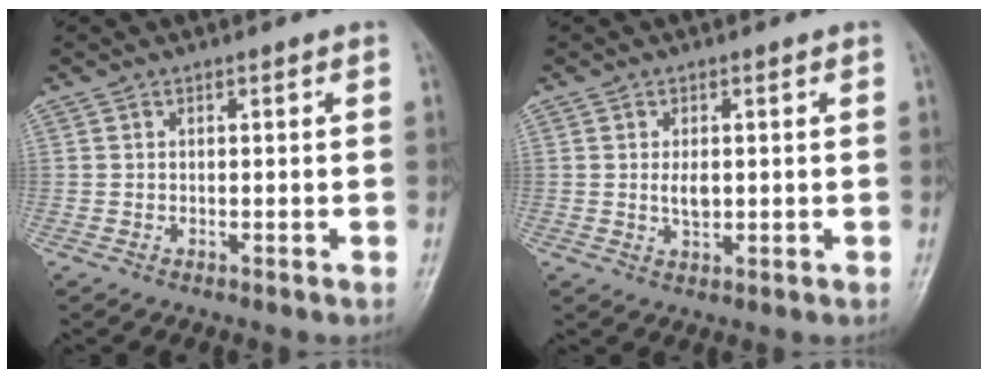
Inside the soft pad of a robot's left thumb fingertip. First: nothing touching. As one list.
[{"total": 2.8, "force": [0.3, 1.6, 2.3], "torque": [-0.038, -0.004, 0.007]}]